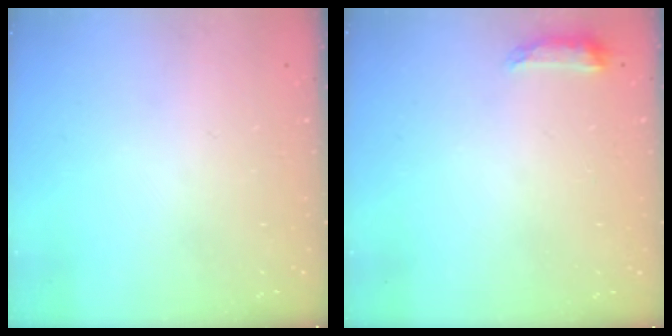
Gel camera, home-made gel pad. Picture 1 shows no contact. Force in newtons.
{"total": 6.5, "press": 6.4, "slide": 1.0}